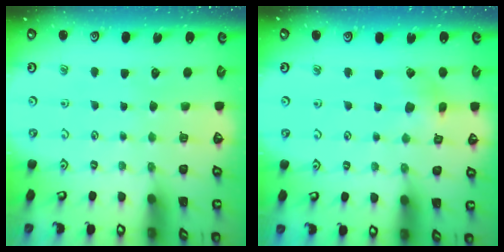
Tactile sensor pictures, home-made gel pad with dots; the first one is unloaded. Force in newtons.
{"total": 4.0, "press": 3.9, "slide": 0.5}